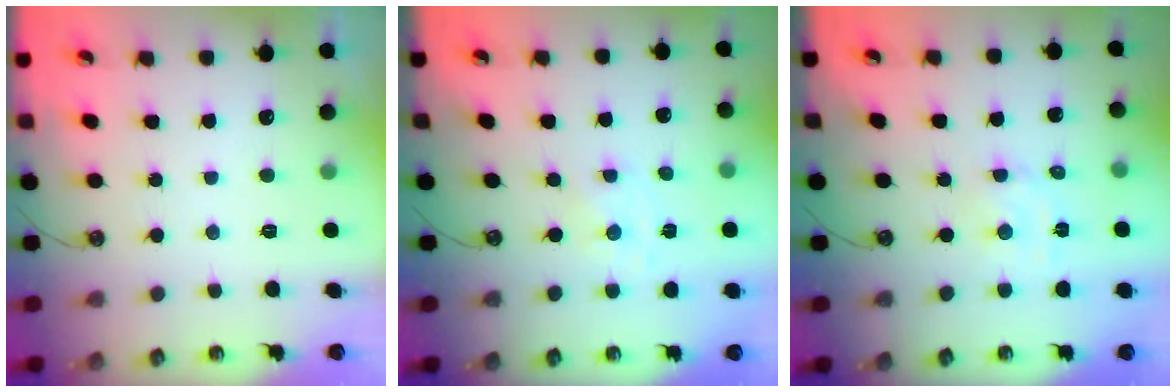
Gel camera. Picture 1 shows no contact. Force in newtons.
{"total": 0.0}
{"total": 2.7, "press": 2.7, "slide": 0.1}